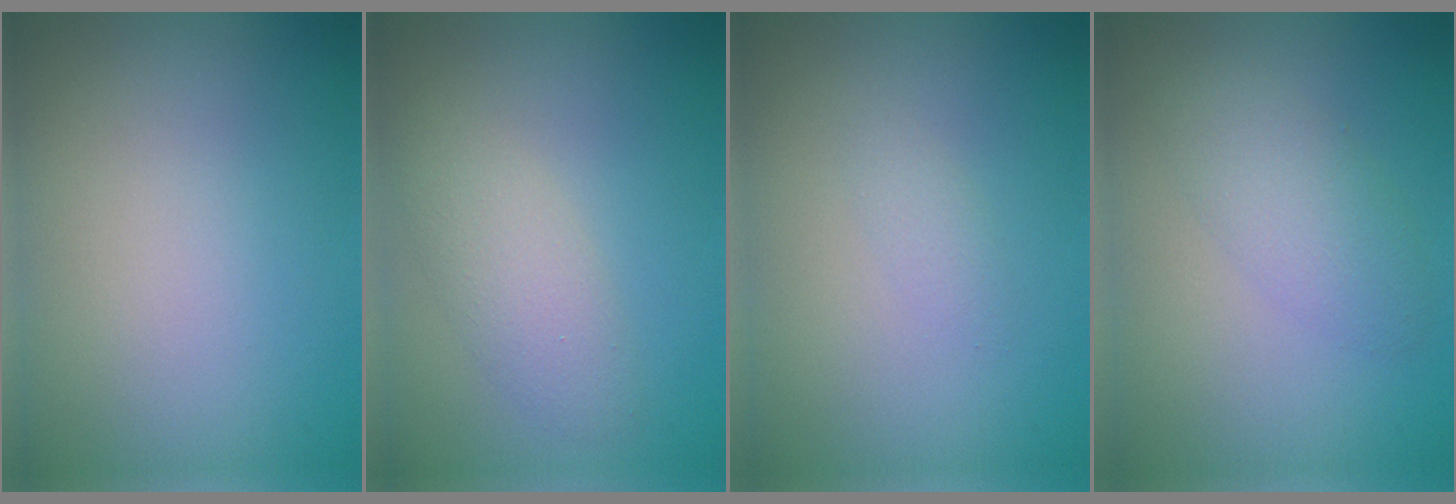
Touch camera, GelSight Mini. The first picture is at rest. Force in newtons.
{"total": 2.8, "press": 2.8, "slide": 0.1}
{"total": 0.8, "press": 0.8, "slide": 0.1}
{"total": 2.9, "press": 2.9, "slide": 0.1}